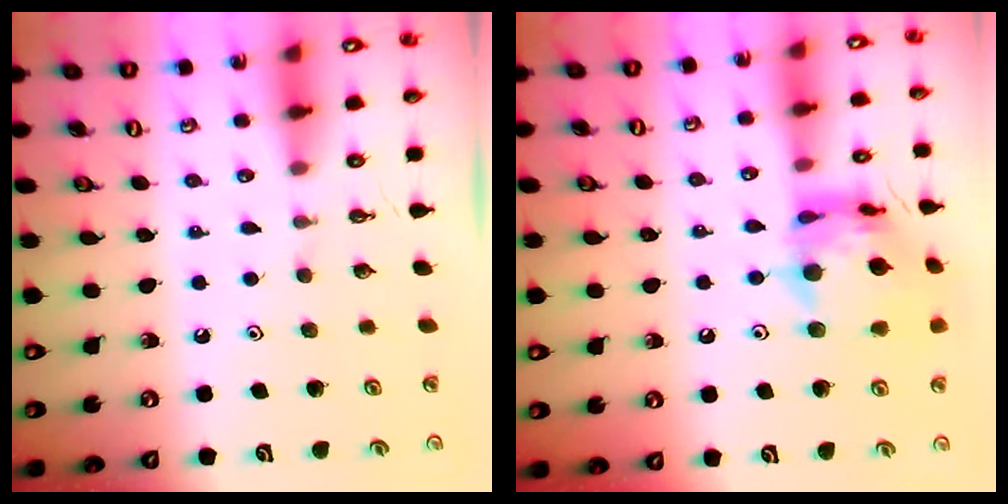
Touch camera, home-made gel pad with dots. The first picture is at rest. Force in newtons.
{"total": 15.7, "press": 15.6, "slide": 1.6}